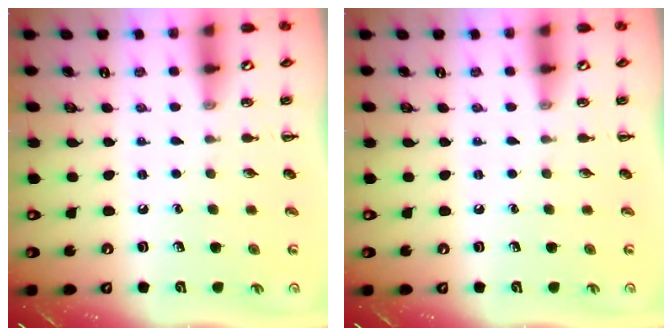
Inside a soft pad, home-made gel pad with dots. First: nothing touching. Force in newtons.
{"total": 0.0}